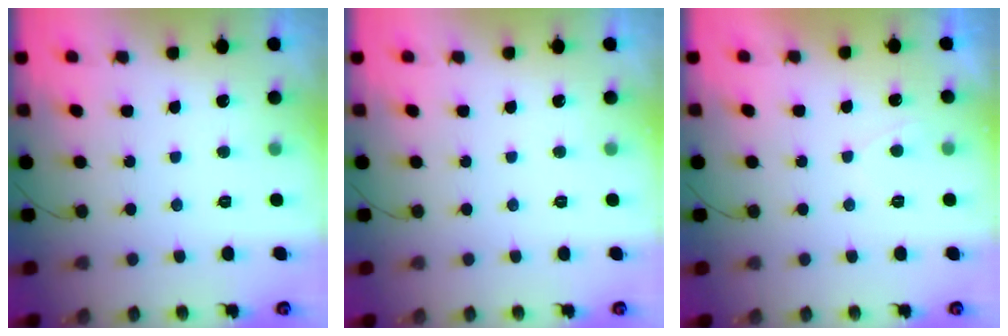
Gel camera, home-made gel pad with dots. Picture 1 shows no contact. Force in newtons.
{"total": 0.0}
{"total": 0.7, "press": 0.5, "slide": 0.5}